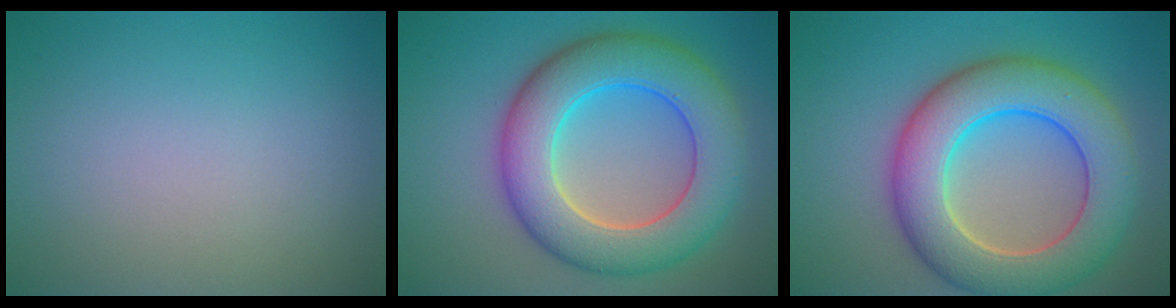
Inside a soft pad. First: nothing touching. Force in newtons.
{"total": 9.8, "press": 9.8, "slide": 0.3}
{"total": 10.2, "press": 10.2, "slide": 0.7}